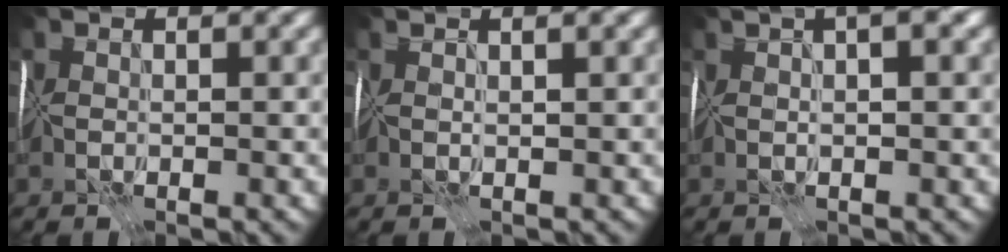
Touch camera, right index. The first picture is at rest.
{"total": 2.3, "force": [1.9, 0.2, 1.3], "torque": [-0.008, 0.009, 0.030]}
{"total": 5.0, "force": [3.2, 1.5, 3.5], "torque": [-0.035, 0.027, 0.046]}